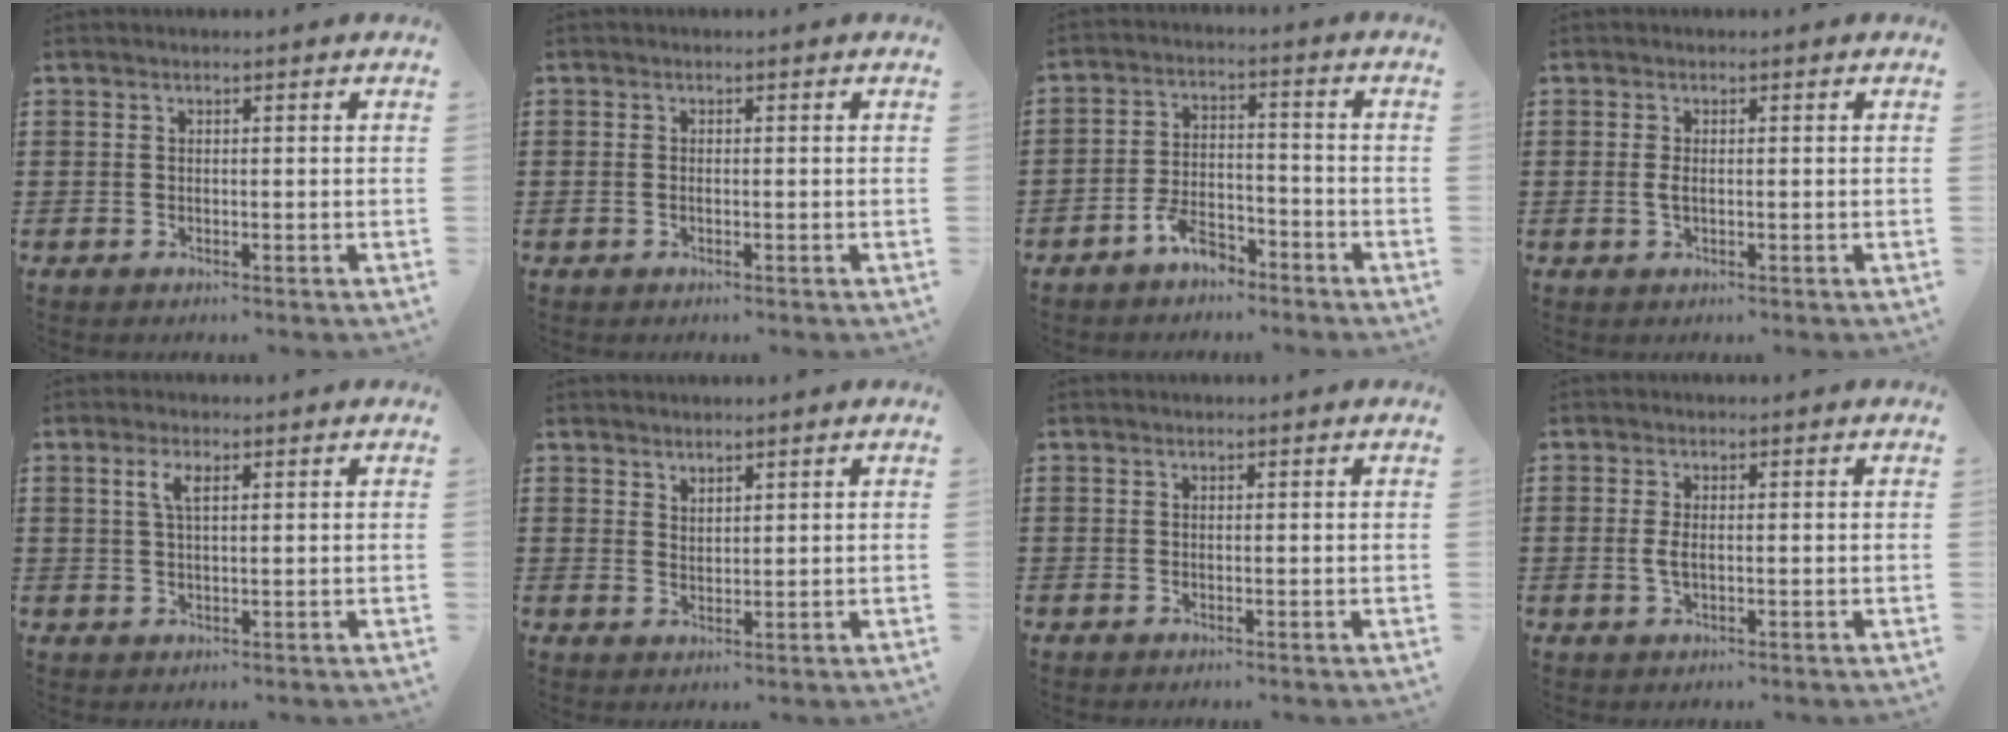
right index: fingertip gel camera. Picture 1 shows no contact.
{"total": 0.6, "force": [-0.2, 0.3, 0.5], "torque": [-0.012, -0.002, -0.003]}
{"total": 5.4, "force": [-4.3, 2.1, 2.4], "torque": [-0.051, 0.013, -0.085]}
{"total": 1.5, "force": [0.0, 0.4, 1.4], "torque": [-0.036, -0.004, -0.003]}
{"total": 3.1, "force": [1.2, 1.0, 2.6], "torque": [-0.057, 0.008, 0.018]}
{"total": 1.9, "force": [1.9, 0.5, -0.1], "torque": [0.000, 0.003, 0.037]}
{"total": 0.0}
{"total": 2.2, "force": [-0.1, 0.8, 2.1], "torque": [-0.056, -0.007, -0.006]}